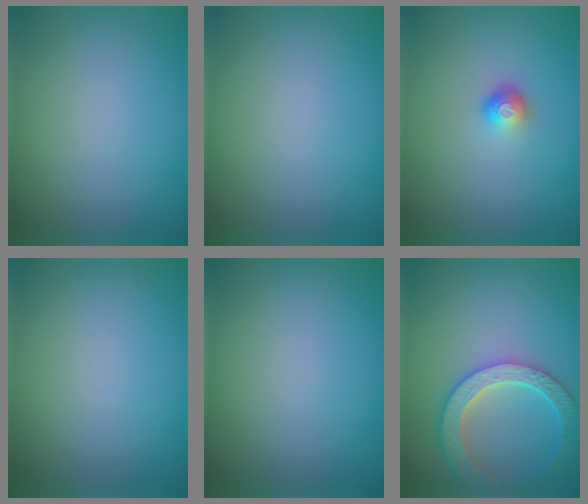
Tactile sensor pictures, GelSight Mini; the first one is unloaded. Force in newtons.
{"total": 0.0}
{"total": 1.8, "press": 1.2, "slide": 1.3}
{"total": 0.0}
{"total": 0.0}
{"total": 5.9, "press": 4.7, "slide": 3.6}